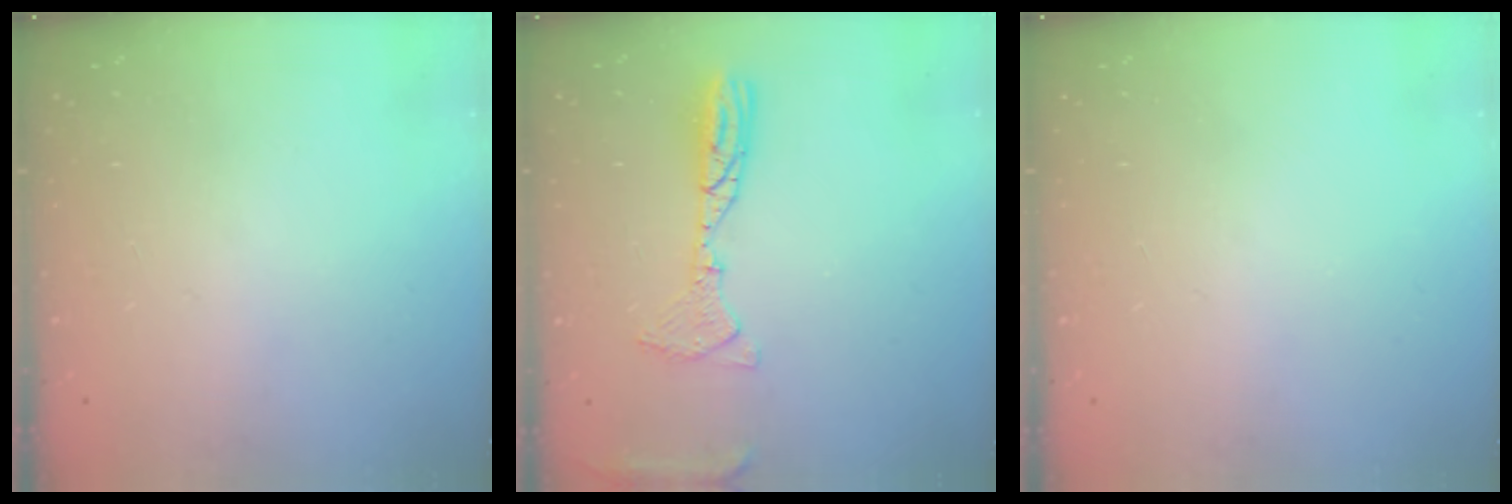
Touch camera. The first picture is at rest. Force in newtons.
{"total": 10.6, "press": 10.4, "slide": 2.2}
{"total": 0.0}